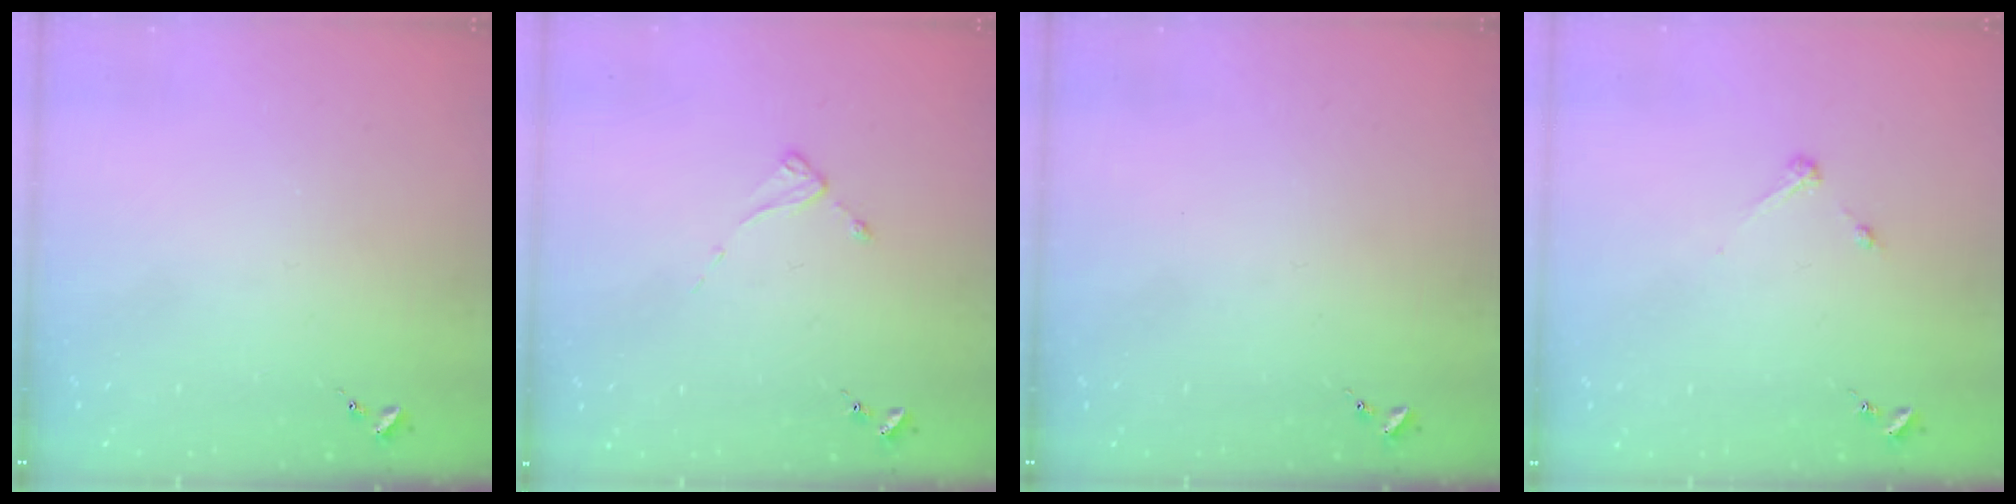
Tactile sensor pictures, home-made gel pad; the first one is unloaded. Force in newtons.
{"total": 2.4, "press": 2.4, "slide": 0.3}
{"total": 0.0}
{"total": 3.3, "press": 3.2, "slide": 0.4}